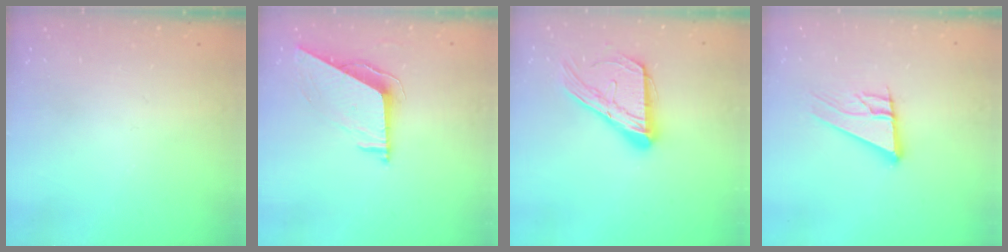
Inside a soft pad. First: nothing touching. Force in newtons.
{"total": 7.5, "press": 7.5, "slide": 0.1}
{"total": 15.8, "press": 15.7, "slide": 1.0}
{"total": 11.4, "press": 11.3, "slide": 2.0}